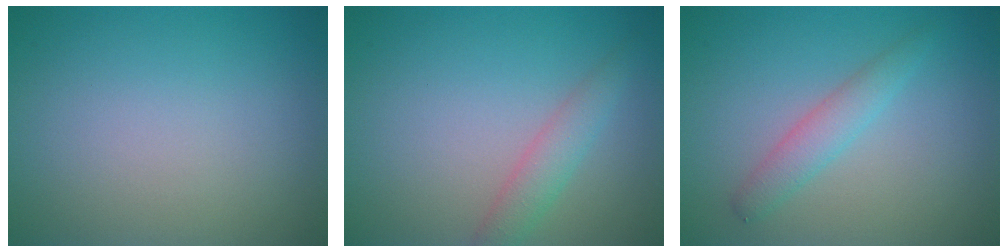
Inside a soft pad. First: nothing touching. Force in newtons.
{"total": 2.3, "press": 2.3, "slide": 0.0}
{"total": 2.3, "press": 2.3, "slide": 0.1}